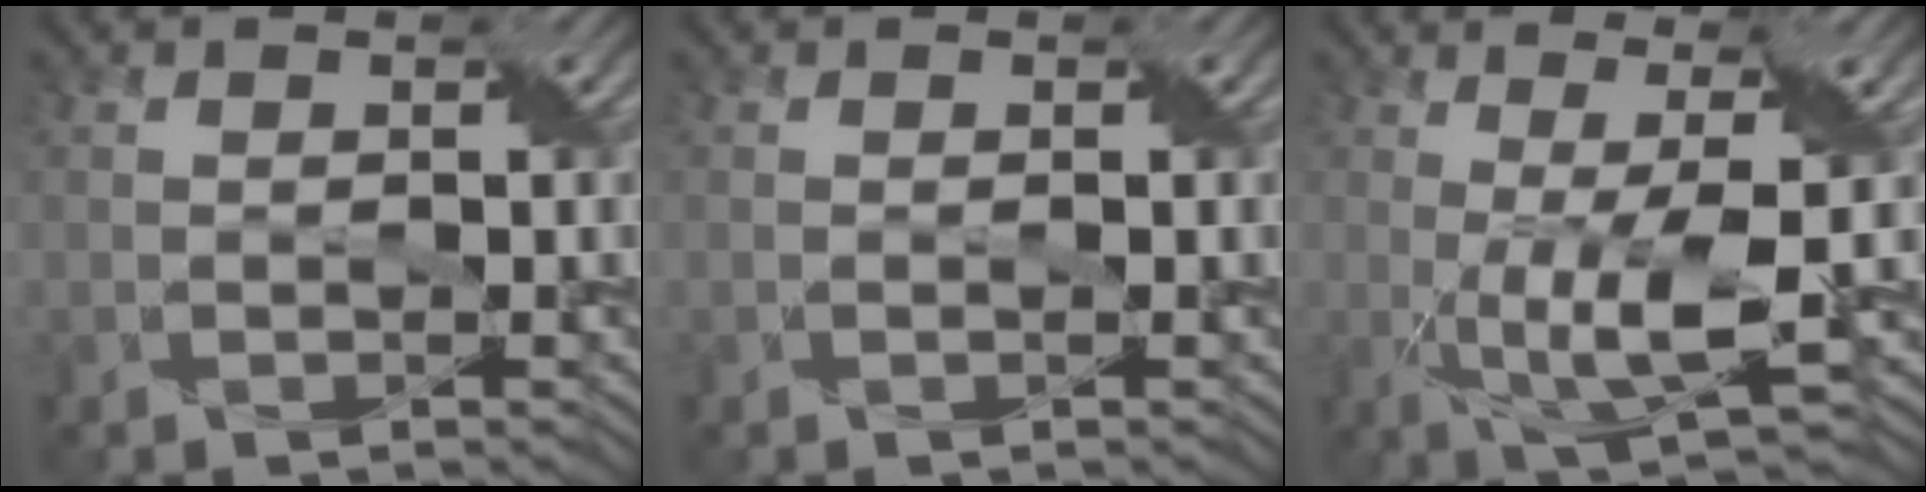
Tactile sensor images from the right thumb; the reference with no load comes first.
{"total": 0.0}
{"total": 8.2, "force": [-0.4, 1.6, 8.0], "torque": [-0.160, 0.003, 0.003]}